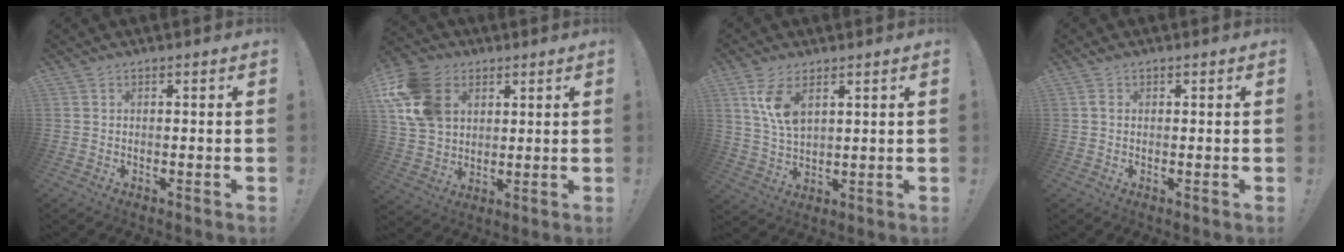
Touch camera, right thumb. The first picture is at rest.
{"total": 17.3, "force": [6.4, 13.0, 9.4], "torque": [-0.193, -0.016, 0.127]}
{"total": 8.9, "force": [4.5, 4.3, 6.4], "torque": [-0.115, -0.020, 0.080]}
{"total": 1.1, "force": [0.4, 0.8, 0.7], "torque": [-0.013, 0.003, 0.007]}